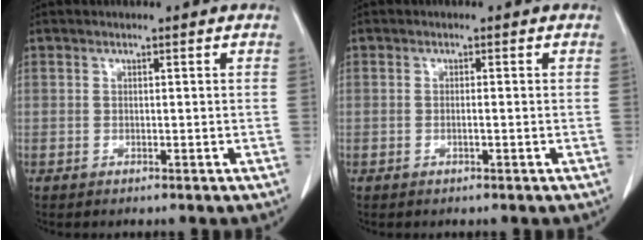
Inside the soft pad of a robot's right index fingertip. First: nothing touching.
{"total": 0.6, "force": [-0.2, 0.0, 0.6], "torque": [-0.013, 0.001, -0.002]}